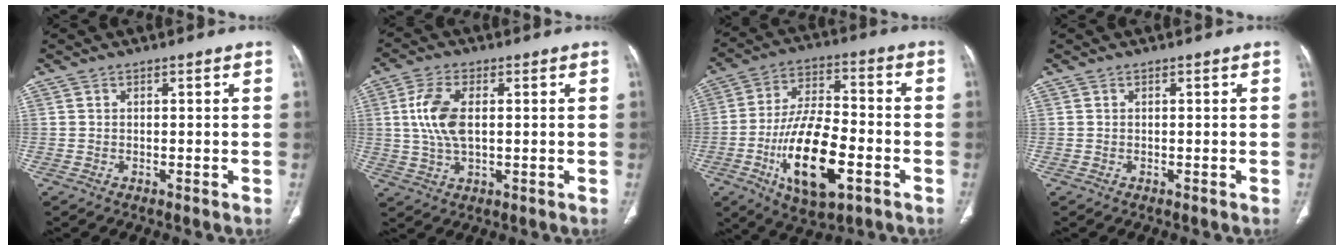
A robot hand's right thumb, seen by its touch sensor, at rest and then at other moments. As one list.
[{"total": 8.5, "force": [1.1, 4.4, 7.2], "torque": [-0.157, 0.002, 0.022]}, {"total": 18.1, "force": [-6.3, 8.0, 15.0], "torque": [-0.260, 0.024, -0.100]}, {"total": 0.0}]